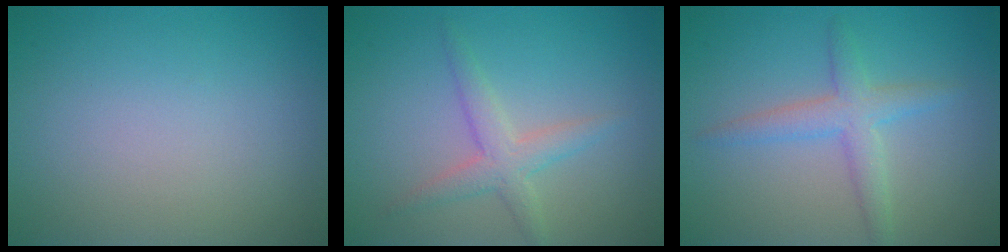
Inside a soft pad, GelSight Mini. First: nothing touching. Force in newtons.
{"total": 2.6, "press": 2.6, "slide": 0.1}
{"total": 2.9, "press": 2.9, "slide": 0.1}